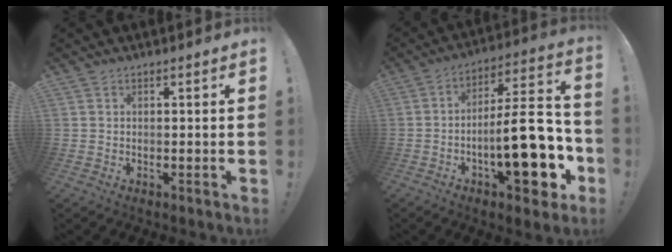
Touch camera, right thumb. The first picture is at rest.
{"total": 22.0, "force": [-6.3, 7.5, 19.7], "torque": [-0.291, 0.044, -0.093]}